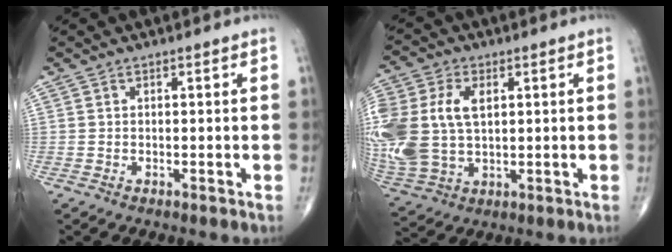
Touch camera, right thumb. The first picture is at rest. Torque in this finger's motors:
{"motor_torque": [1.60, 1.68, 1.65, 0.33, 0.21]}